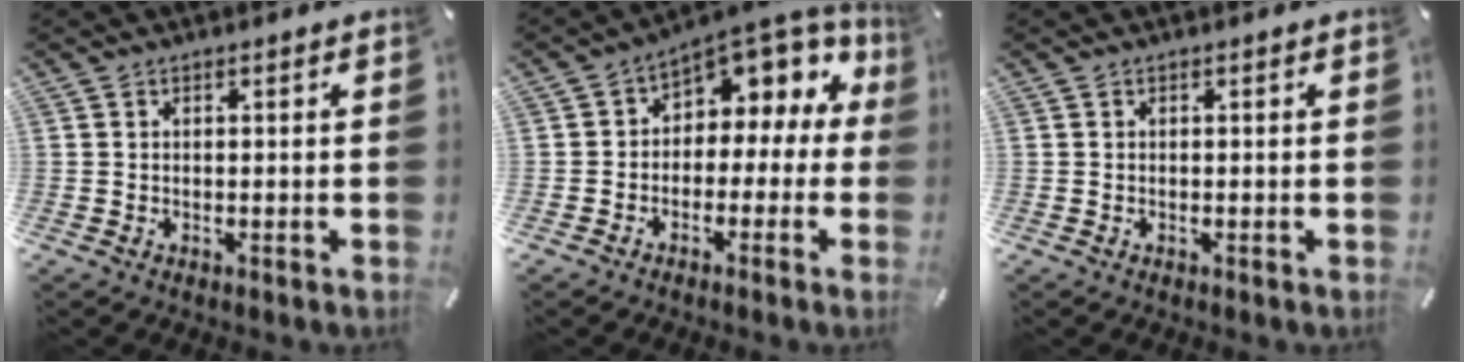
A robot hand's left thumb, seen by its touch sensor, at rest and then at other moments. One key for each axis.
{"total": 5.8, "fx": 2.5, "fy": 4.7, "fz": 2.4, "tx": -0.041, "ty": -0.031, "tz": 0.044}
{"total": 0.0}